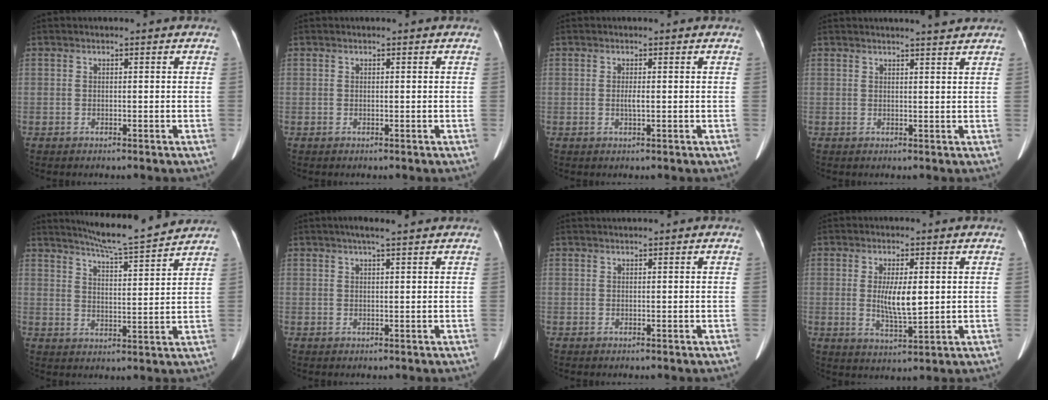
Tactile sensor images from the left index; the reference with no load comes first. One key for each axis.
{"total": 0.0}
{"total": 1.1, "fx": 0.0, "fy": 0.1, "fz": 1.1, "tx": -0.023, "ty": -0.001, "tz": 0.001}
{"total": 4.3, "fx": 4.0, "fy": 0.0, "fz": 1.6, "tx": -0.026, "ty": 0.005, "tz": 0.046}
{"total": 11.5, "fx": 10.8, "fy": -0.7, "fz": 4.0, "tx": -0.072, "ty": 0.002, "tz": 0.161}
{"total": 4.3, "fx": 3.4, "fy": 0.0, "fz": 2.6, "tx": -0.041, "ty": 0.020, "tz": 0.054}
{"total": 1.2, "fx": 1.1, "fy": -0.3, "fz": 0.4, "tx": -0.007, "ty": 0.016, "tz": 0.026}
{"total": 5.6, "fx": 0.7, "fy": 1.2, "fz": 5.5, "tx": -0.100, "ty": -0.010, "tz": 0.017}